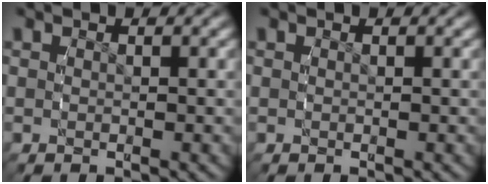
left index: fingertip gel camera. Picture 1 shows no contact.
{"total": 0.0}